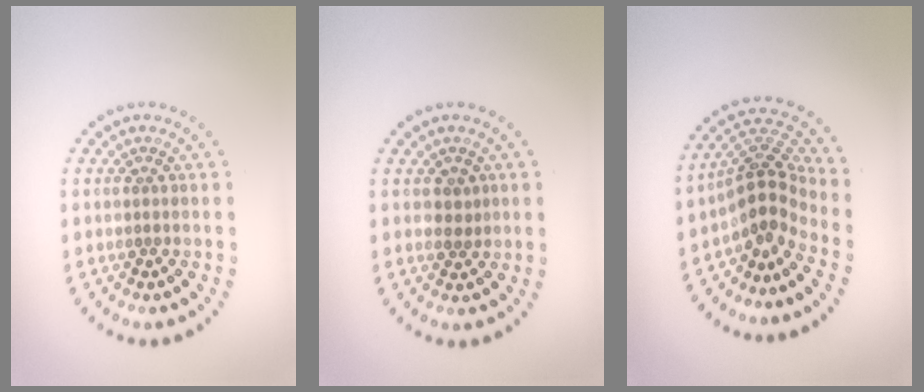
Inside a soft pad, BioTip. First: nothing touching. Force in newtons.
{"total": 0.8, "press": 0.6, "slide": 0.6}
{"total": 4.1, "press": 2.9, "slide": 2.9}